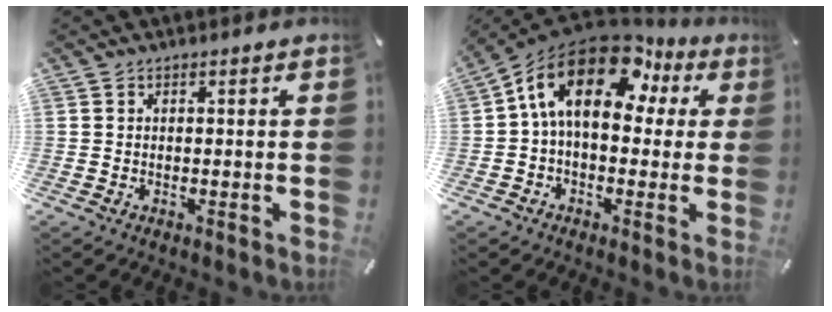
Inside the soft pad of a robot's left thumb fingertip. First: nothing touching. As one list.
[{"total": 17.4, "force": [5.5, 10.3, 12.9], "torque": [-0.240, -0.013, 0.091]}]